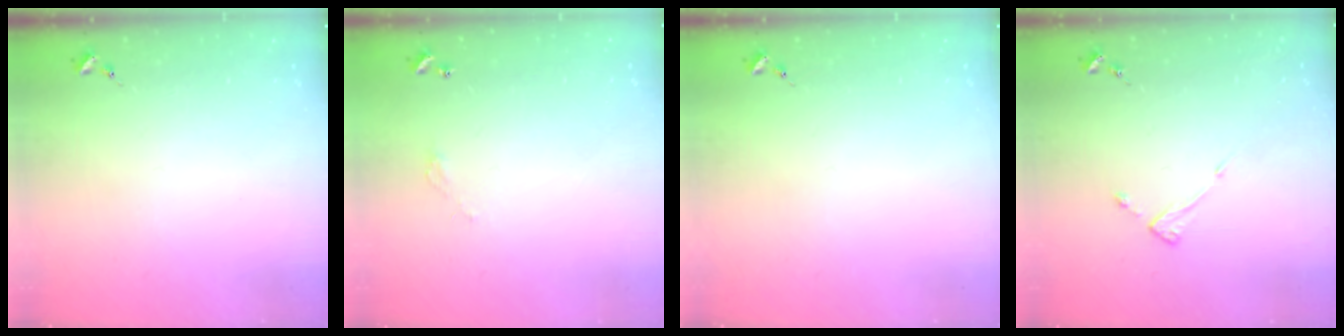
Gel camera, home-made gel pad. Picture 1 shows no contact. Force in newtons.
{"total": 2.7, "press": 2.7, "slide": 0.2}
{"total": 0.0}
{"total": 3.8, "press": 3.7, "slide": 0.4}